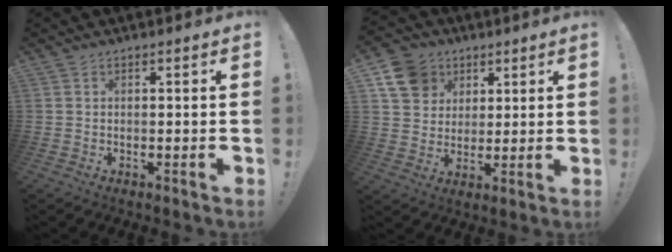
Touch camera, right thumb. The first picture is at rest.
{"total": 12.2, "force": [5.6, 10.1, 3.9], "torque": [-0.068, -0.022, 0.115]}